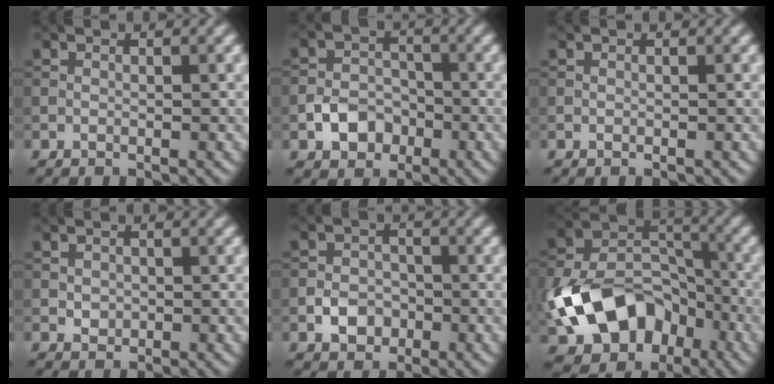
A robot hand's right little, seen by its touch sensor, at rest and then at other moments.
{"total": 3.5, "force": [-1.6, 2.6, 1.6], "torque": [-0.024, 0.003, -0.031]}
{"total": 0.0}
{"total": 1.0, "force": [0.1, 0.9, 0.4], "torque": [-0.007, -0.002, 0.002]}
{"total": 2.8, "force": [-1.1, 2.2, 1.3], "torque": [-0.016, 0.001, -0.024]}
{"total": 11.3, "force": [-4.5, 7.8, 6.9], "torque": [-0.127, 0.000, -0.081]}